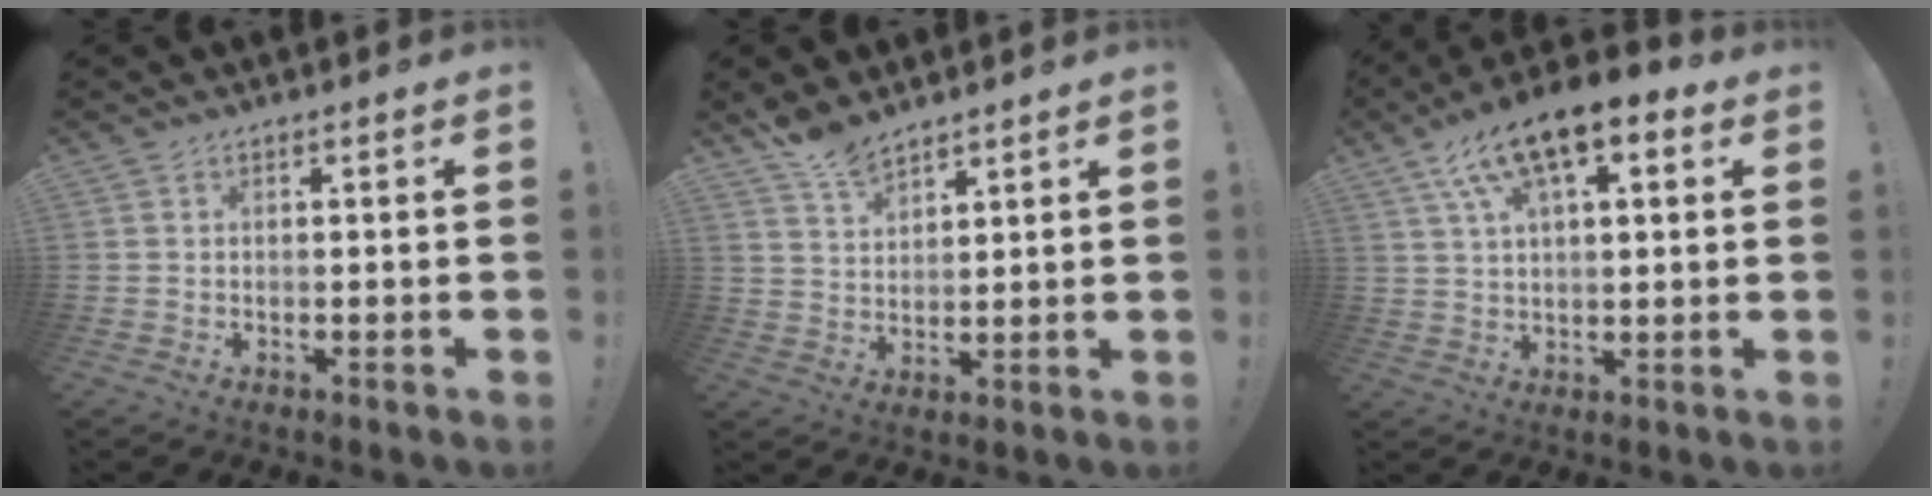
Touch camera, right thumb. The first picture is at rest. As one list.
[{"total": 6.9, "force": [5.9, 2.2, 2.6], "torque": [-0.047, -0.040, 0.111]}, {"total": 13.1, "force": [7.6, 5.1, 9.5], "torque": [-0.168, -0.030, 0.135]}]